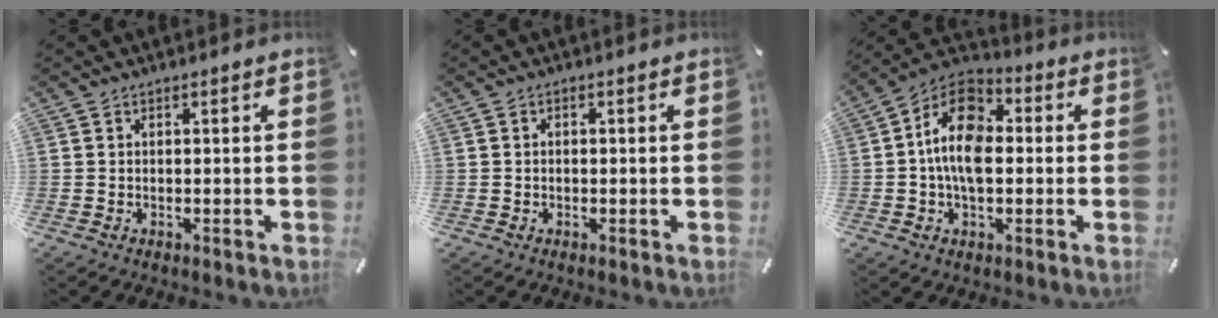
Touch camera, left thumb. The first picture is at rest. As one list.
[{"total": 0.6, "force": [-0.3, 0.4, 0.3], "torque": [-0.006, 0.000, -0.006]}, {"total": 12.8, "force": [-0.3, 8.2, 9.8], "torque": [-0.192, 0.007, -0.008]}]